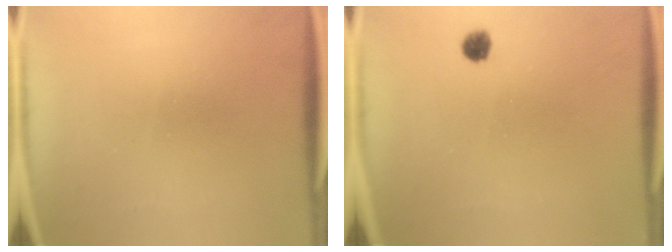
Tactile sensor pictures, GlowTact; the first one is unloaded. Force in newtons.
{"total": 2.3}